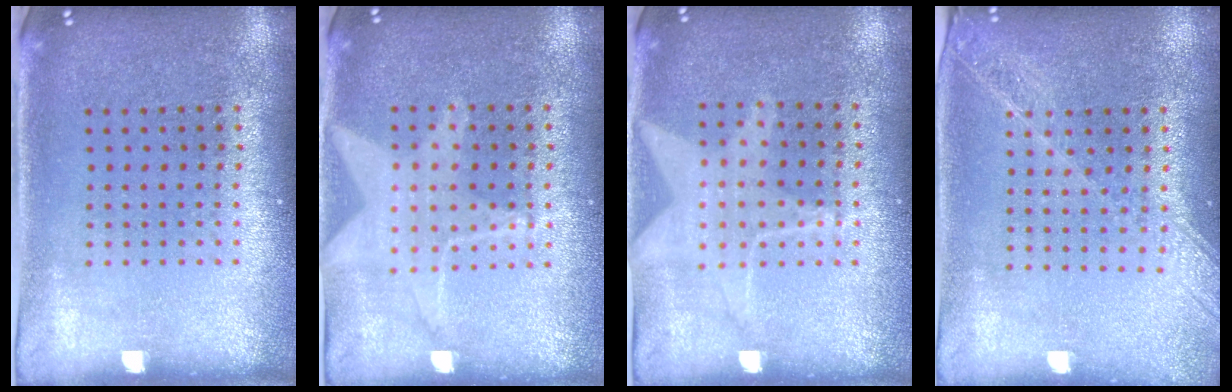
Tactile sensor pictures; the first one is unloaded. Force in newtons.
{"total": 1.5, "press": 1.4, "slide": 0.5}
{"total": 1.3, "press": 1.2, "slide": 0.3}
{"total": 1.7, "press": 1.5, "slide": 0.8}